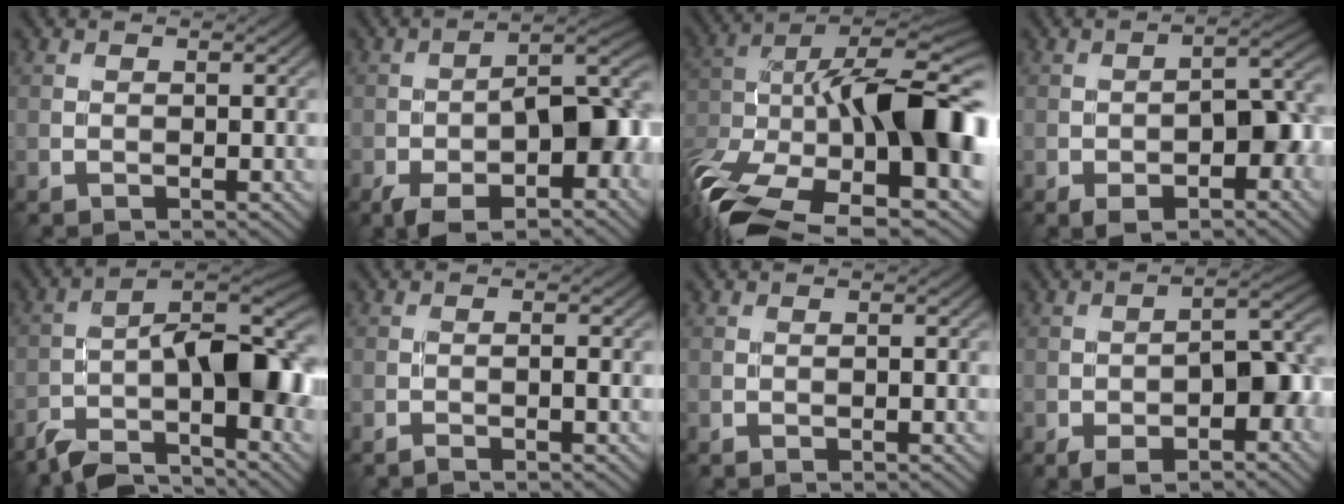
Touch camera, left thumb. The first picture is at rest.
{"total": 14.5, "force": [-5.6, 6.5, 11.7], "torque": [-0.174, -0.017, -0.092]}
{"total": 20.2, "force": [-5.3, 10.3, 16.5], "torque": [-0.334, -0.032, -0.080]}
{"total": 9.0, "force": [-3.5, 4.2, 7.1], "torque": [-0.107, -0.007, -0.054]}
{"total": 12.4, "force": [-7.0, 3.8, 9.5], "torque": [-0.146, -0.004, -0.130]}
{"total": 1.7, "force": [-1.0, 0.1, 1.4], "torque": [-0.024, 0.005, -0.021]}
{"total": 0.8, "force": [-0.4, 0.1, 0.7], "torque": [-0.012, -0.001, -0.006]}
{"total": 10.2, "force": [-4.2, 4.5, 8.1], "torque": [-0.123, -0.007, -0.066]}